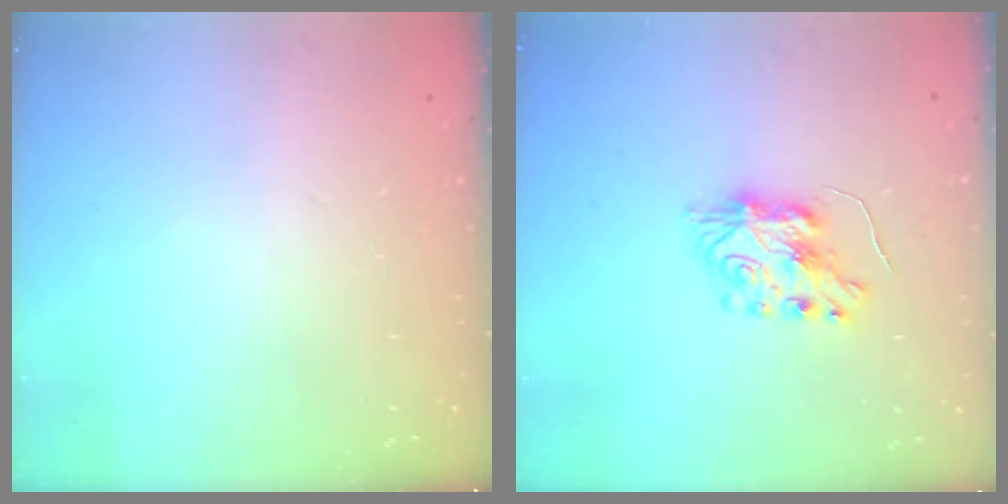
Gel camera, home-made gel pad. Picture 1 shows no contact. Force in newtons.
{"total": 8.7, "press": 8.6, "slide": 0.9}